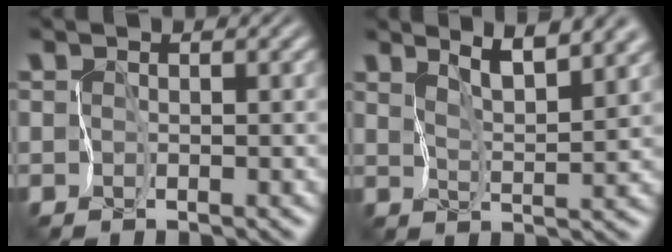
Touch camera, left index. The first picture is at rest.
{"total": 4.9, "force": [4.0, 0.6, 2.9], "torque": [-0.040, 0.010, 0.062]}